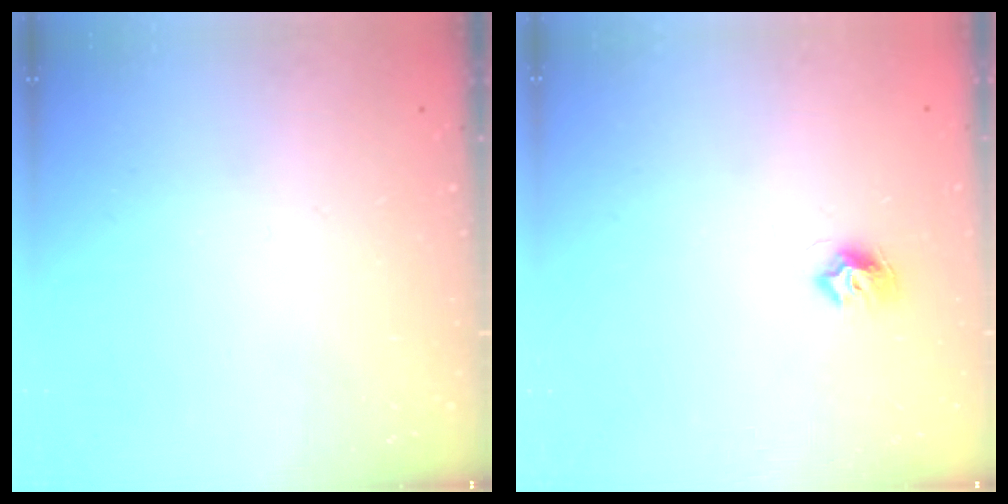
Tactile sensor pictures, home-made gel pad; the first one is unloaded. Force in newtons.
{"total": 7.1, "press": 7.1, "slide": 0.5}